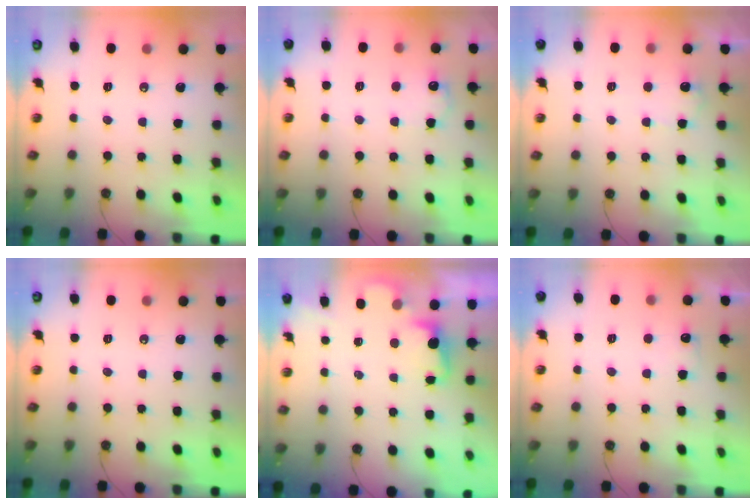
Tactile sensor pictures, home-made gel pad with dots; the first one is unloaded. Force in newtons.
{"total": 7.0, "press": 7.0, "slide": 0.4}
{"total": 5.6, "press": 5.6, "slide": 0.4}
{"total": 0.0}
{"total": 1.3, "press": 1.0, "slide": 0.9}
{"total": 3.9, "press": 3.8, "slide": 1.2}